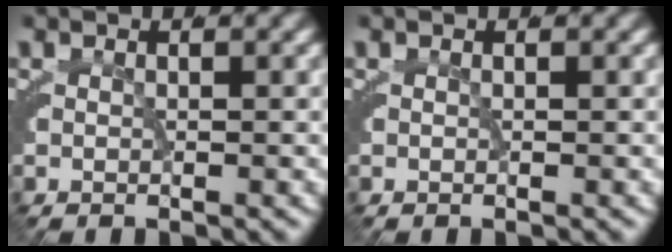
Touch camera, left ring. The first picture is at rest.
{"total": 0.0}